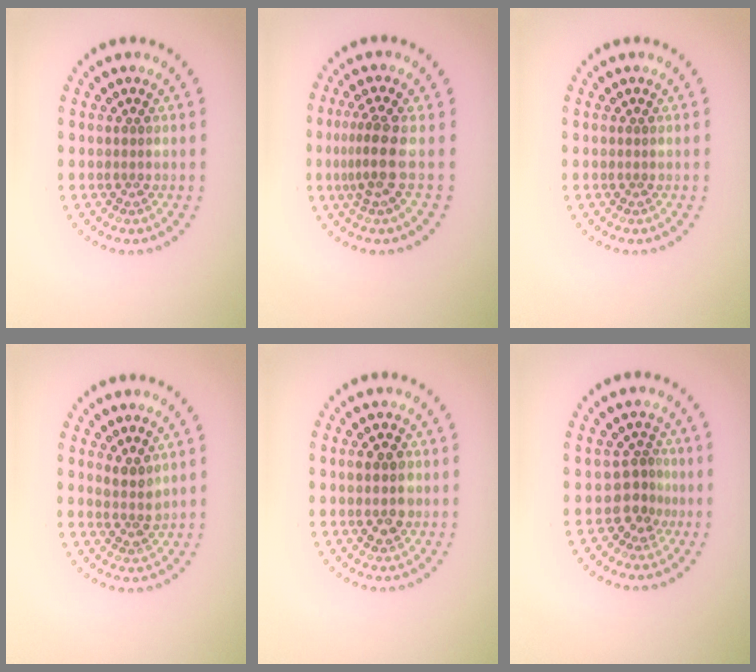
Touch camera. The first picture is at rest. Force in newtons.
{"total": 2.8, "press": 1.9, "slide": 2.1}
{"total": 0.0}
{"total": 1.9, "press": 1.5, "slide": 1.2}
{"total": 2.7, "press": 2.7, "slide": 0.2}
{"total": 2.2, "press": 1.6, "slide": 1.5}